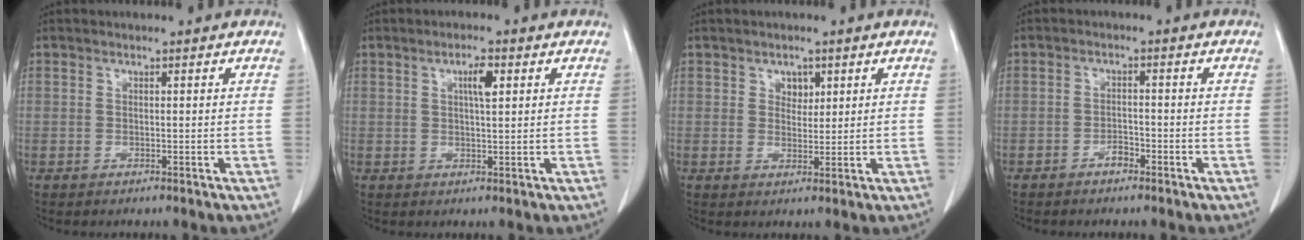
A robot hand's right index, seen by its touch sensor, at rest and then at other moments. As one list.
[{"total": 3.1, "force": [1.1, 0.5, 2.8], "torque": [-0.050, 0.001, 0.018]}, {"total": 2.3, "force": [1.2, 1.7, 1.1], "torque": [-0.013, -0.001, 0.019]}, {"total": 1.9, "force": [-1.4, 0.8, 0.9], "torque": [-0.013, 0.005, -0.022]}]